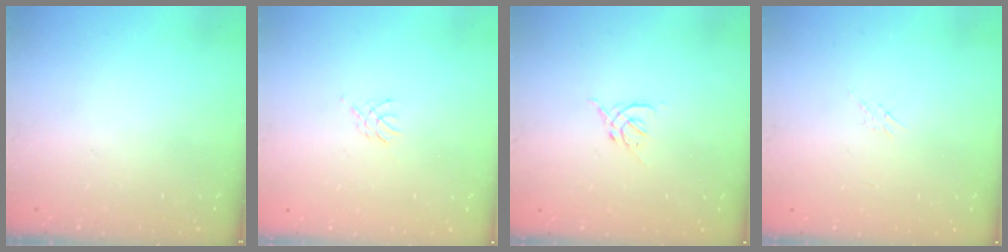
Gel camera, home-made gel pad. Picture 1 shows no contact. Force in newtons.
{"total": 3.8, "press": 3.8, "slide": 0.6}
{"total": 1.6, "press": 1.5, "slide": 0.6}
{"total": 2.6, "press": 2.6, "slide": 0.2}